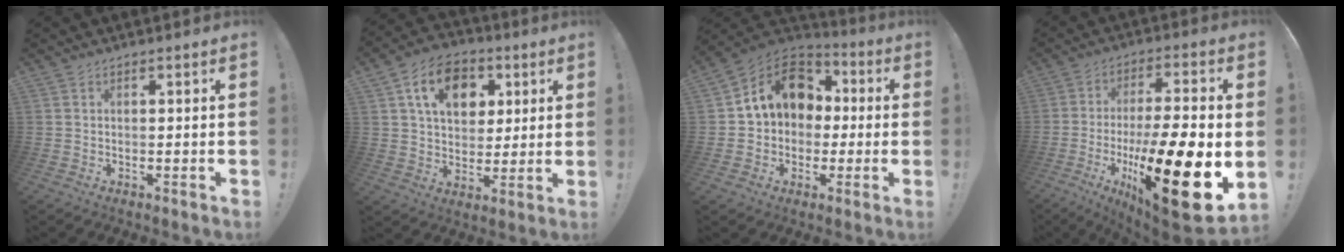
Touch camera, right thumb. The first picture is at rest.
{"total": 15.1, "force": [6.0, 10.7, 8.8], "torque": [-0.137, -0.009, 0.115]}
{"total": 15.0, "force": [3.2, 12.2, 8.2], "torque": [-0.113, 0.011, 0.066]}
{"total": 25.8, "force": [-6.6, 7.1, 23.9], "torque": [-0.382, 0.027, -0.096]}